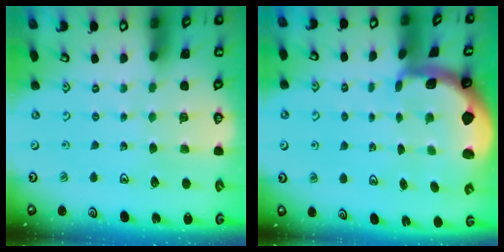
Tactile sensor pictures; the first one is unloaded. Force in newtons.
{"total": 1.6, "press": 1.5, "slide": 0.4}